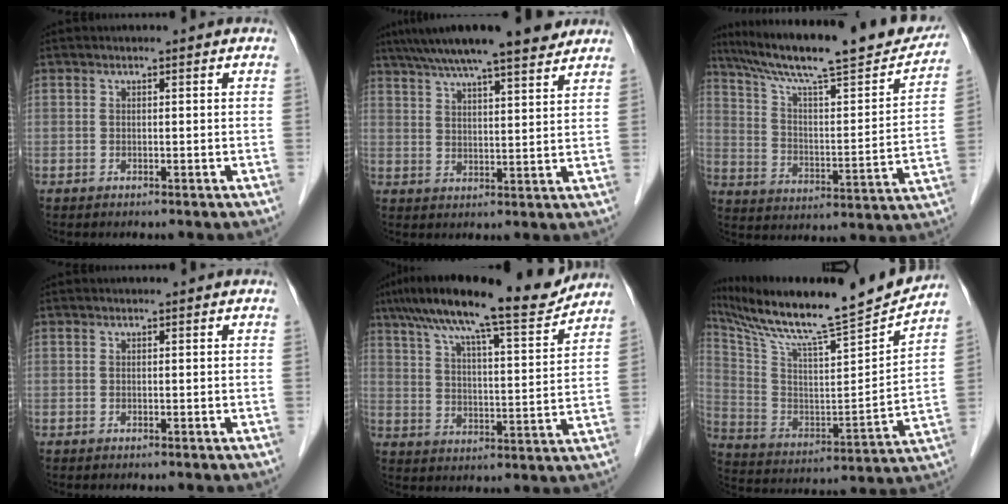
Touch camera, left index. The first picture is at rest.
{"total": 15.9, "force": [13.1, 1.6, 8.8], "torque": [-0.149, 0.029, 0.195]}
{"total": 24.7, "force": [21.1, 2.7, 12.5], "torque": [-0.207, -0.012, 0.308]}
{"total": 0.0}
{"total": 17.7, "force": [14.8, 1.5, 9.6], "torque": [-0.158, 0.014, 0.222]}
{"total": 22.1, "force": [19.8, 0.1, 9.8], "torque": [-0.183, -0.034, 0.319]}